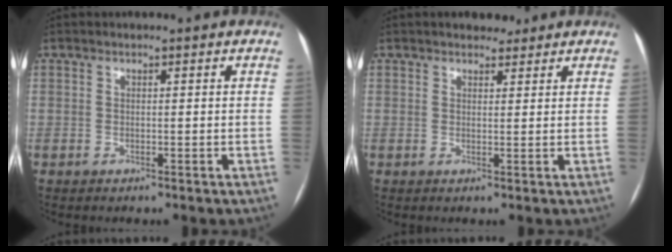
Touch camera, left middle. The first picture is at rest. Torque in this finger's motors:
{"motor_torque": [0.12, -0.22, 0.00, 0.00]}